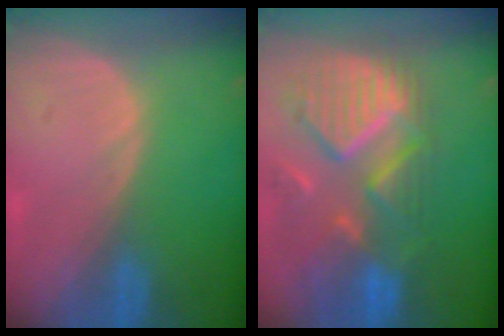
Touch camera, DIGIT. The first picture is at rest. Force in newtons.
{"total": 12.2, "press": 10.5, "slide": 6.2}